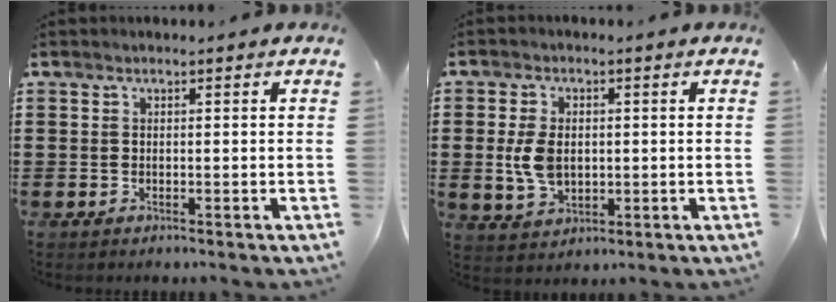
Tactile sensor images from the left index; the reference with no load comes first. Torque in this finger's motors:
{"motor_torque": [1.25, 0.48, 0.56, 0.15]}